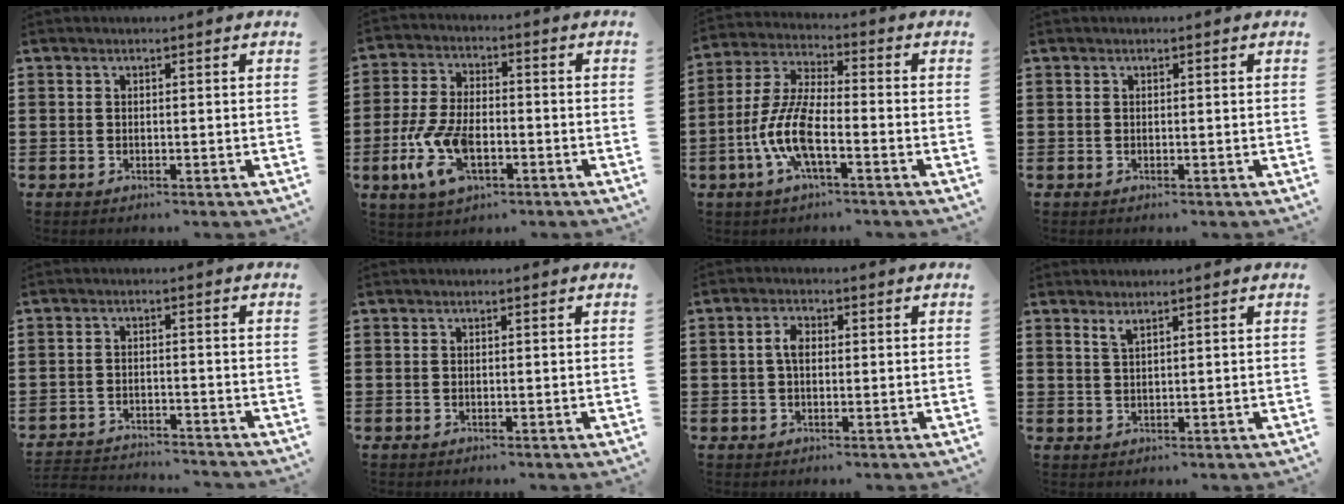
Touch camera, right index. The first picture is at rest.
{"total": 9.6, "force": [-3.3, 4.8, 7.6], "torque": [-0.192, -0.011, -0.068]}
{"total": 8.9, "force": [-3.3, 2.8, 7.8], "torque": [-0.193, -0.014, -0.070]}
{"total": 0.0}
{"total": 3.2, "force": [-3.2, 0.0, -0.1], "torque": [-0.006, -0.003, -0.069]}
{"total": 0.0}
{"total": 3.0, "force": [0.2, 1.7, 2.5], "torque": [-0.051, 0.008, 0.001]}
{"total": 1.6, "force": [1.3, 0.2, 0.9], "torque": [-0.021, 0.000, 0.023]}